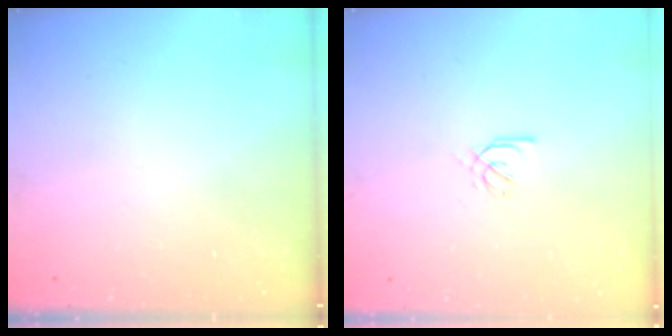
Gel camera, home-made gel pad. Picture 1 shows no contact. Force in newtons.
{"total": 2.1, "press": 2.0, "slide": 0.7}